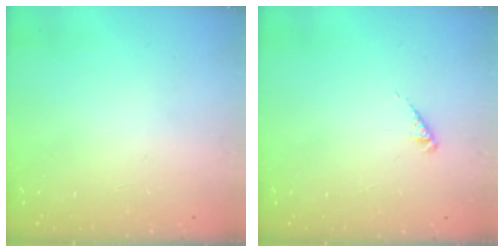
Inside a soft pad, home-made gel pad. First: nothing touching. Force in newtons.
{"total": 2.5, "press": 2.5, "slide": 0.5}